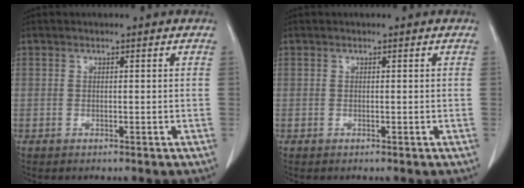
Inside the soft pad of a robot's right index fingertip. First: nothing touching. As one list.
[{"total": 0.0}]